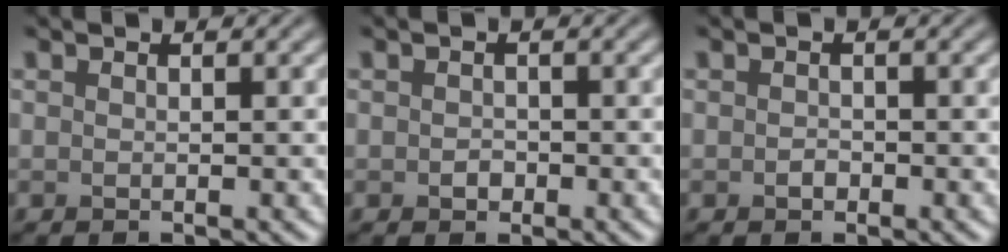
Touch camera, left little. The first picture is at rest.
{"total": 0.9, "force": [-0.2, 0.7, 0.4], "torque": [-0.007, -0.004, -0.006]}
{"total": 0.7, "force": [-0.3, 0.5, 0.4], "torque": [-0.006, -0.002, -0.005]}